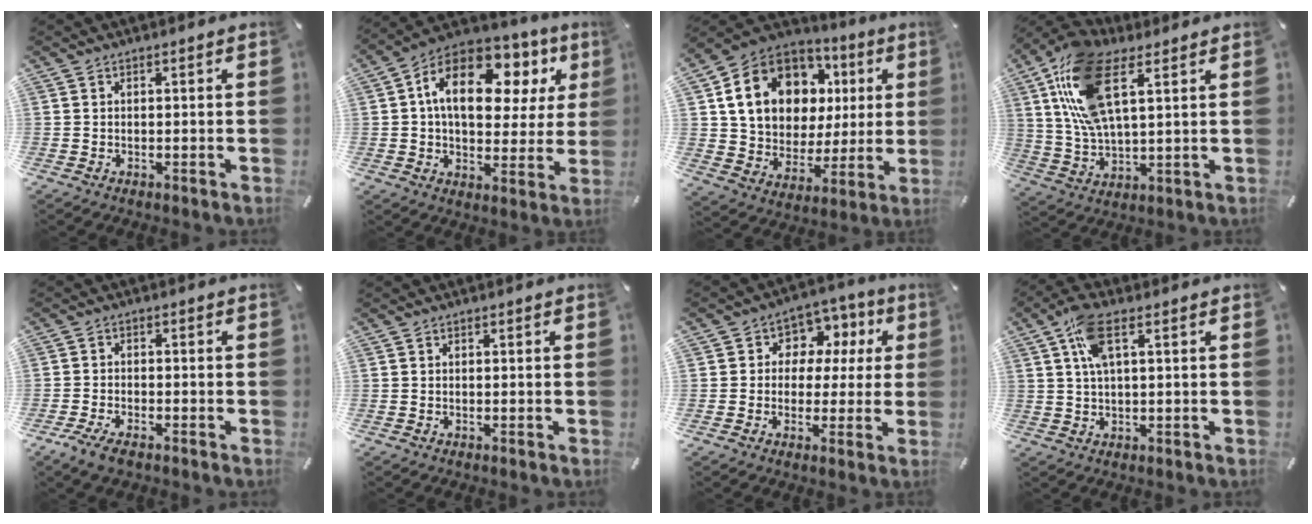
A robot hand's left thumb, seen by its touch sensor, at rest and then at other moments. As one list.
[{"total": 18.8, "force": [6.7, 11.7, 13.0], "torque": [-0.219, -0.014, 0.112]}, {"total": 17.0, "force": [6.0, 13.3, 8.8], "torque": [-0.159, -0.027, 0.117]}, {"total": 17.0, "force": [7.8, 7.9, 12.9], "torque": [-0.285, -0.003, 0.142]}, {"total": 3.7, "force": [-2.7, 1.3, 2.1], "torque": [-0.051, 0.006, -0.055]}, {"total": 0.0}, {"total": 8.0, "force": [1.5, 7.3, 3.1], "torque": [-0.050, -0.008, 0.025]}, {"total": 7.9, "force": [2.7, 2.8, 6.9], "torque": [-0.139, 0.007, 0.048]}]